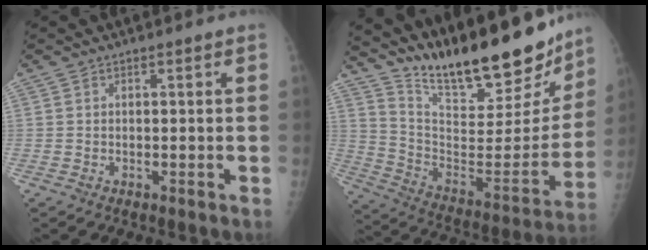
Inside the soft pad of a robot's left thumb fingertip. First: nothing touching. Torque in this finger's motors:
{"motor_torque": [0.64, 0.26, 0.90, -1.87, 0.22]}